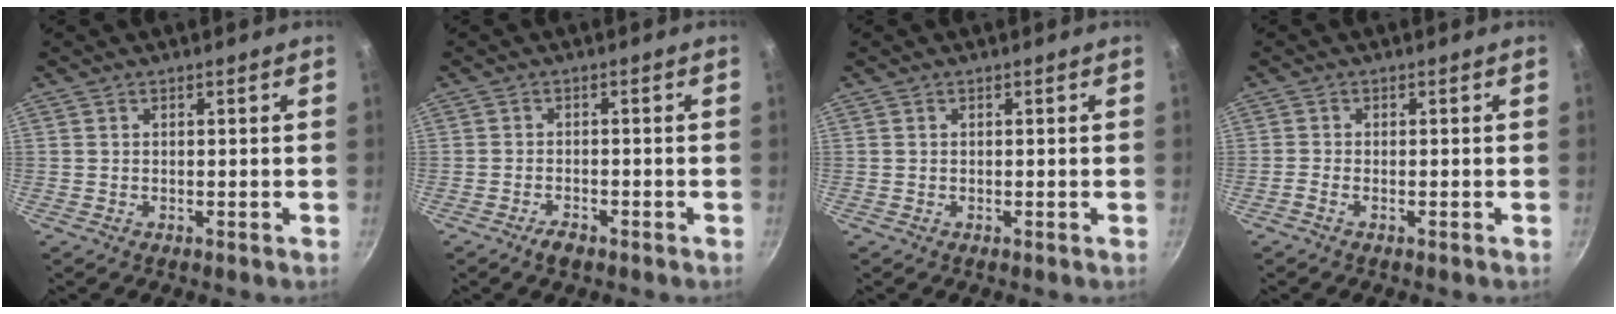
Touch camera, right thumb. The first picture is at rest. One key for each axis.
{"total": 2.5, "fx": -1.8, "fy": 1.0, "fz": 1.4, "tx": -0.027, "ty": 0.015, "tz": -0.032}
{"total": 0.0}
{"total": 1.1, "fx": -0.8, "fy": 0.2, "fz": 0.7, "tx": -0.030, "ty": 0.008, "tz": -0.024}